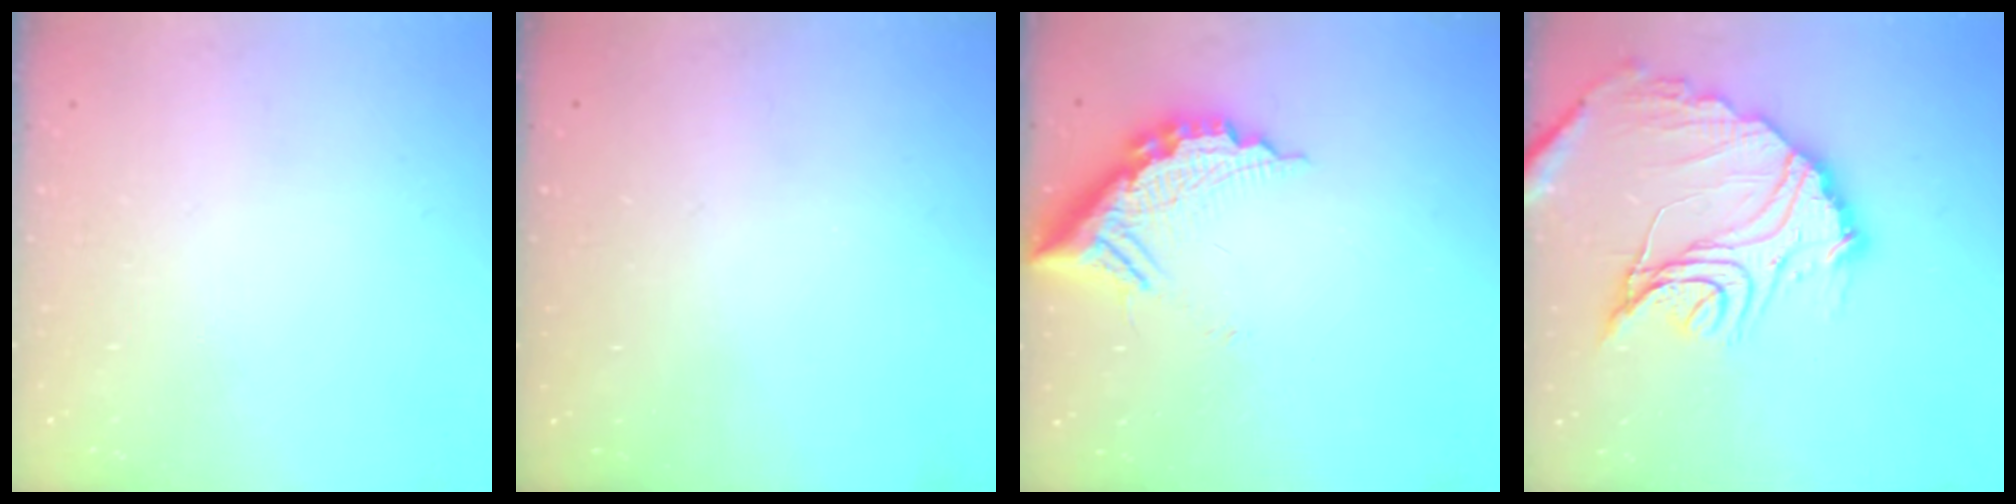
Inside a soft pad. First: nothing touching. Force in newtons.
{"total": 3.2, "press": 3.2, "slide": 0.1}
{"total": 12.4, "press": 12.4, "slide": 1.0}
{"total": 20.8, "press": 20.7, "slide": 1.8}